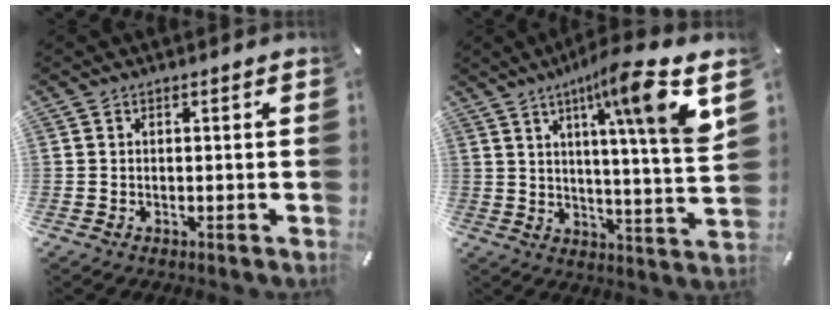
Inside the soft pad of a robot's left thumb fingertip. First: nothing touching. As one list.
[{"total": 15.4, "force": [8.8, 0.5, 12.7], "torque": [-0.198, -0.050, 0.121]}]